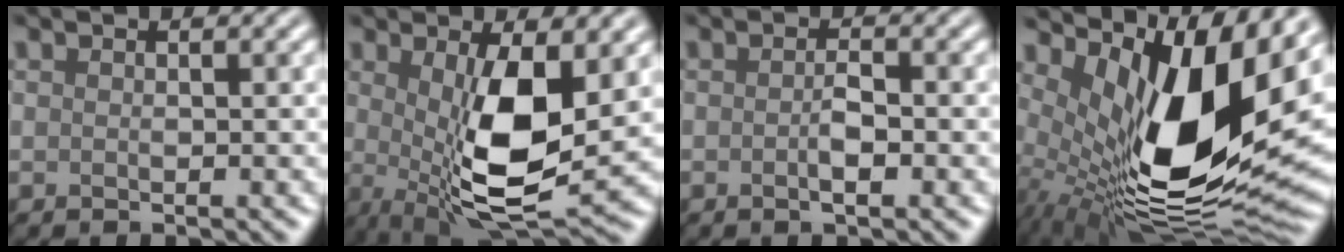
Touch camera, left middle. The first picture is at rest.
{"total": 9.0, "force": [0.3, 2.9, 8.5], "torque": [-0.152, -0.017, 0.009]}
{"total": 1.6, "force": [-0.6, 0.3, 1.4], "torque": [-0.027, -0.003, -0.012]}
{"total": 15.0, "force": [2.2, 6.5, 13.3], "torque": [-0.232, -0.026, 0.043]}